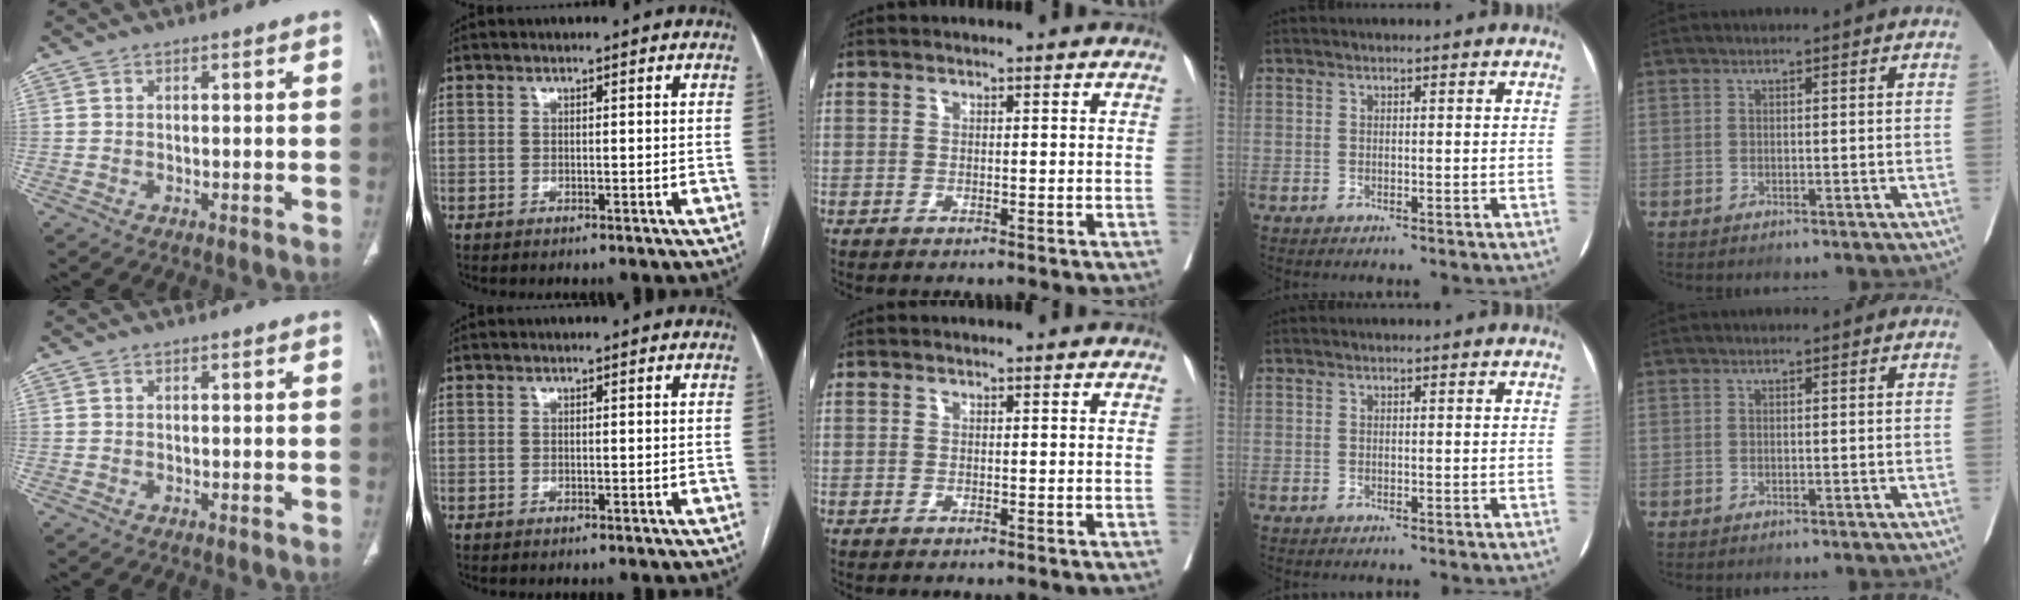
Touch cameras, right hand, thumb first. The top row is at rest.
{}